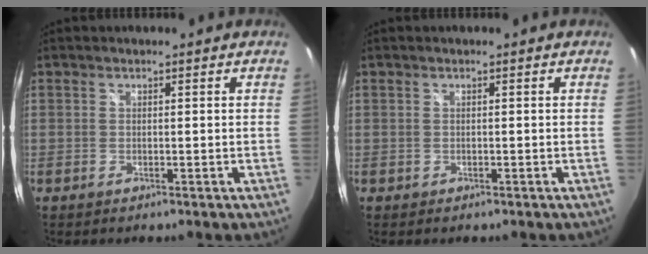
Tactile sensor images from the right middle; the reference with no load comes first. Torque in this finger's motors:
{"motor_torque": [1.02, -1.12, -0.01, 0.00]}